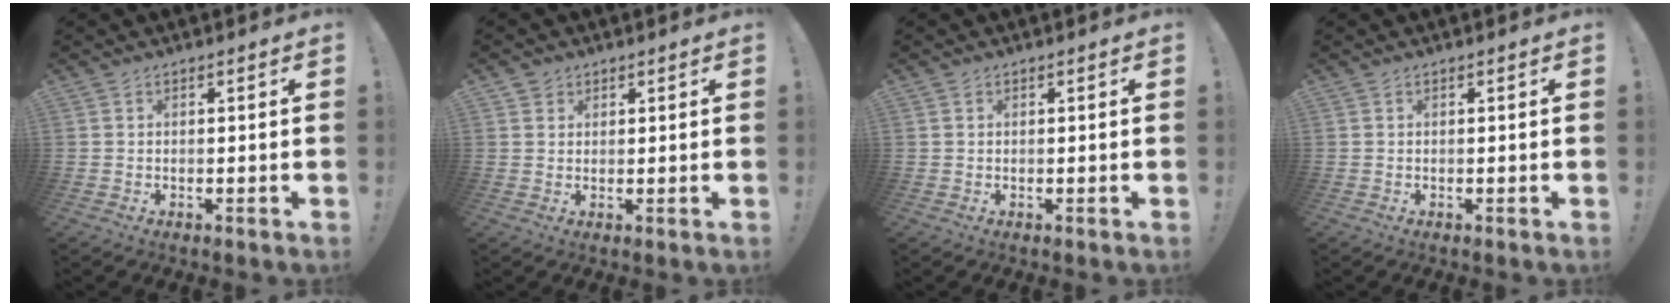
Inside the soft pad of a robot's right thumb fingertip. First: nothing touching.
{"total": 2.1, "force": [1.3, 1.7, 0.0], "torque": [0.000, -0.003, 0.024]}
{"total": 0.0}
{"total": 0.0}